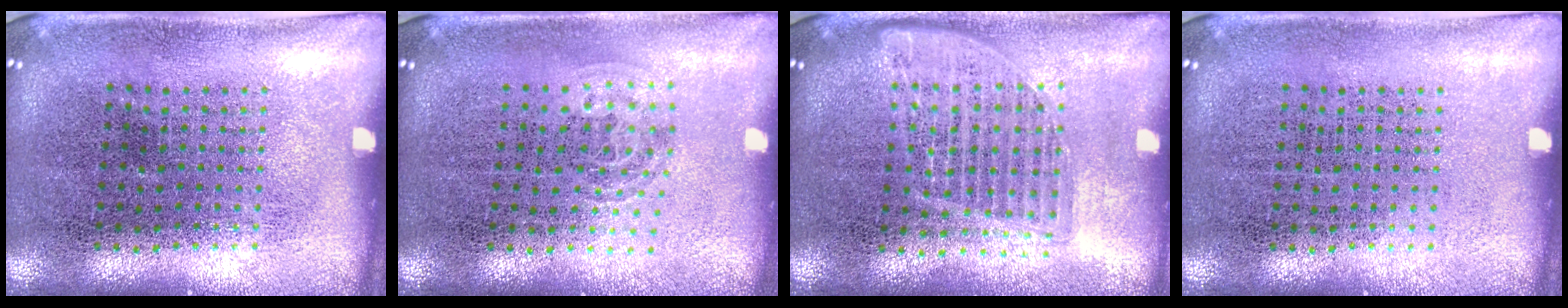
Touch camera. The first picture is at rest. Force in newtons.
{"total": 0.9, "press": 0.6, "slide": 0.7}
{"total": 1.6, "press": 1.4, "slide": 0.8}
{"total": 0.0}